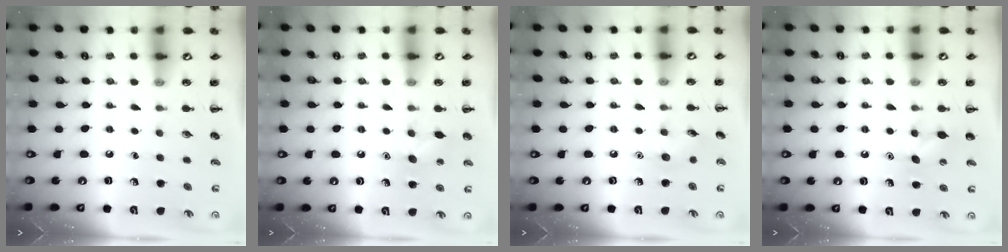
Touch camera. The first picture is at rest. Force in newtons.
{"total": 7.2, "press": 7.0, "slide": 1.9}
{"total": 5.5, "press": 5.3, "slide": 1.6}
{"total": 6.0, "press": 5.7, "slide": 1.7}